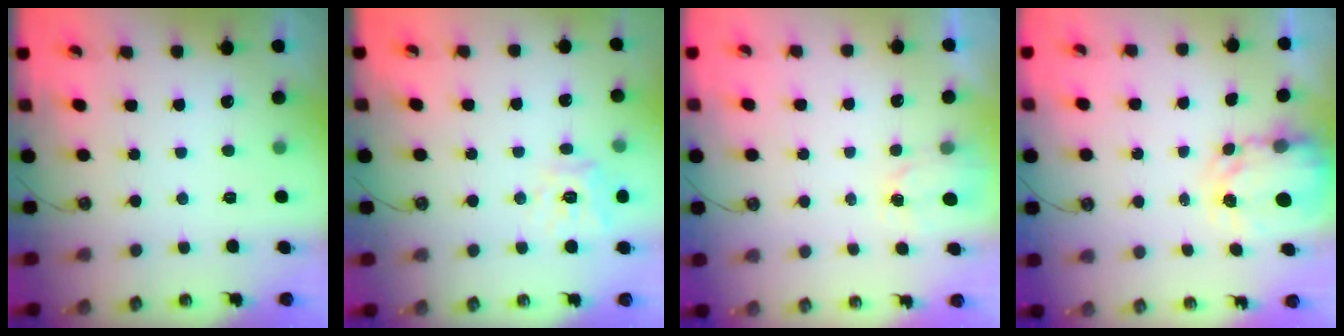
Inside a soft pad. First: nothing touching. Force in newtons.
{"total": 11.4, "press": 11.3, "slide": 1.4}
{"total": 1.7, "press": 1.6, "slide": 0.2}
{"total": 3.9, "press": 3.9, "slide": 0.4}